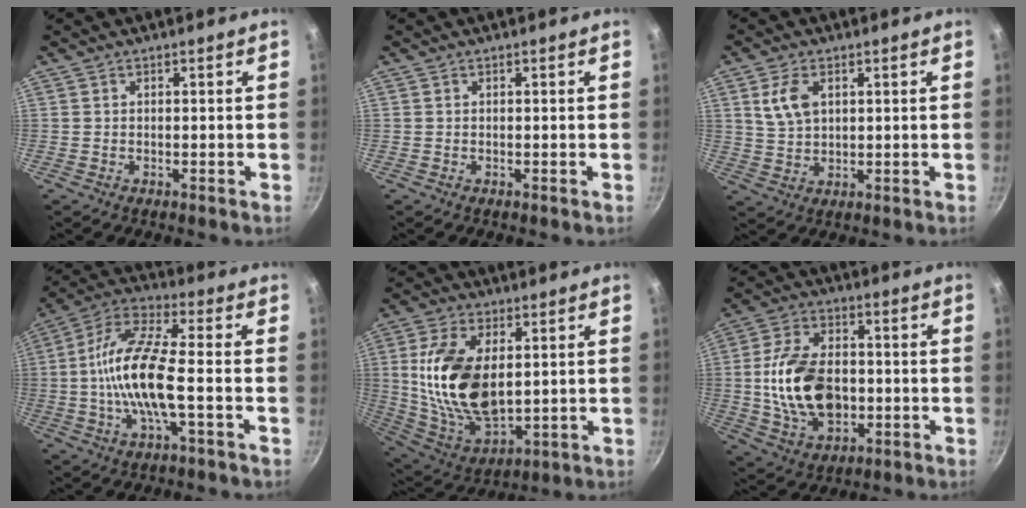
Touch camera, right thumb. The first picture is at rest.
{"total": 0.0}
{"total": 6.5, "force": [2.3, 4.1, 4.6], "torque": [-0.082, -0.006, 0.046]}
{"total": 14.5, "force": [-2.1, 4.3, 13.7], "torque": [-0.272, 0.032, -0.056]}
{"total": 18.8, "force": [2.8, 10.6, 15.3], "torque": [-0.284, -0.019, 0.068]}
{"total": 16.6, "force": [-1.3, 10.8, 12.5], "torque": [-0.212, 0.018, -0.017]}